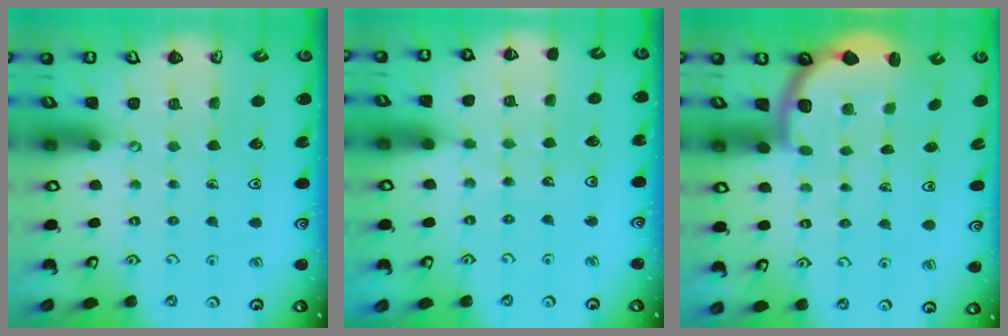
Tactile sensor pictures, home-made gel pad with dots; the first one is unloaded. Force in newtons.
{"total": 4.0, "press": 3.6, "slide": 1.7}
{"total": 2.6, "press": 2.5, "slide": 0.6}